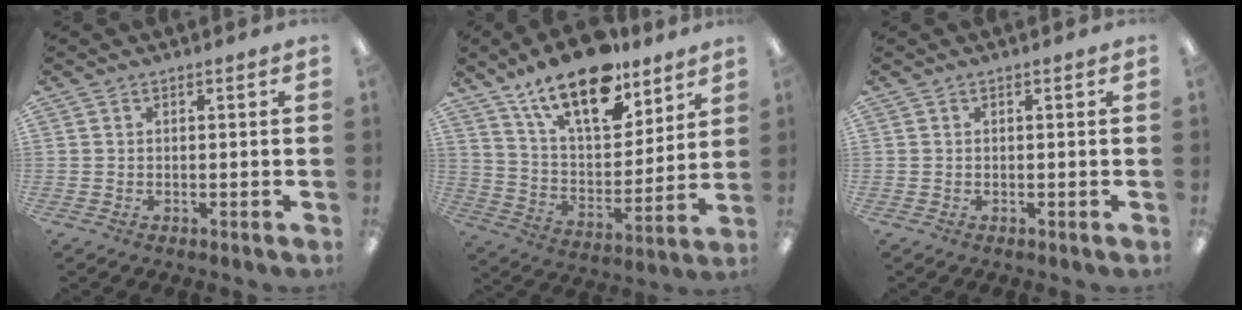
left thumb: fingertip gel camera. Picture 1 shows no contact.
{"total": 20.7, "force": [14.5, 8.7, 11.9], "torque": [-0.199, -0.084, 0.254]}
{"total": 0.0}